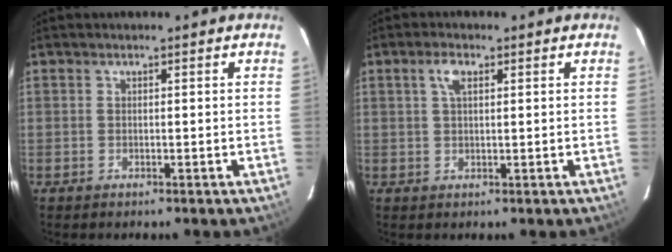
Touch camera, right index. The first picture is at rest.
{"total": 2.7, "force": [1.1, 1.0, 2.2], "torque": [-0.045, 0.006, 0.022]}